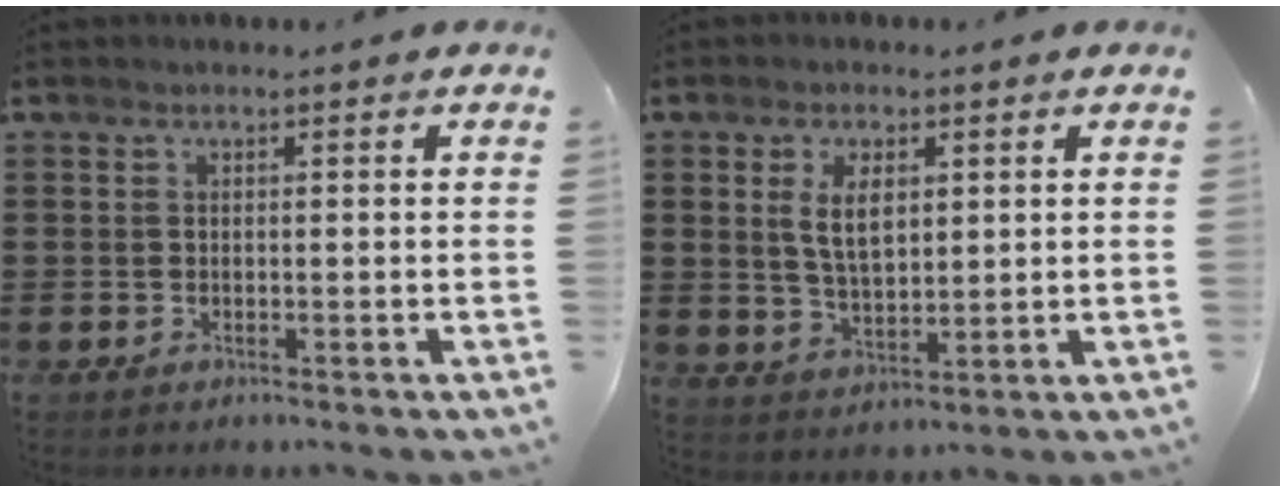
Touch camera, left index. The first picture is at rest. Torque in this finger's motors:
{"motor_torque": [1.23, 0.79, 0.70, 0.18]}